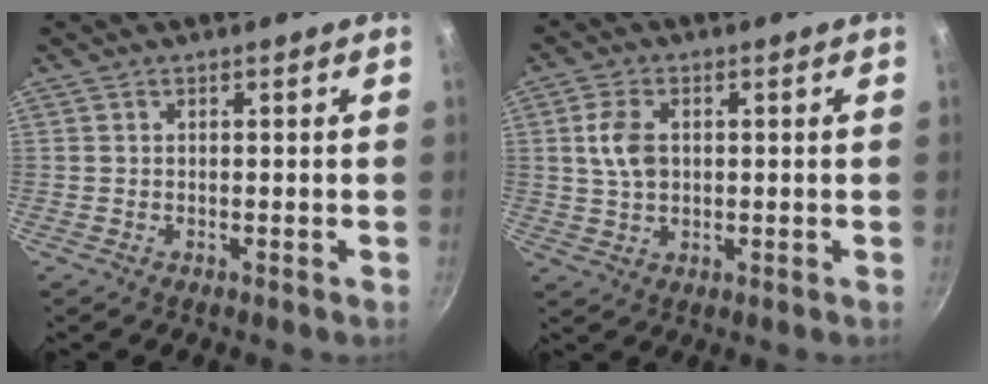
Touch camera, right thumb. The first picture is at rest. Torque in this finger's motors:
{"motor_torque": [-0.56, 0.40, 0.70, 0.00, -0.01]}